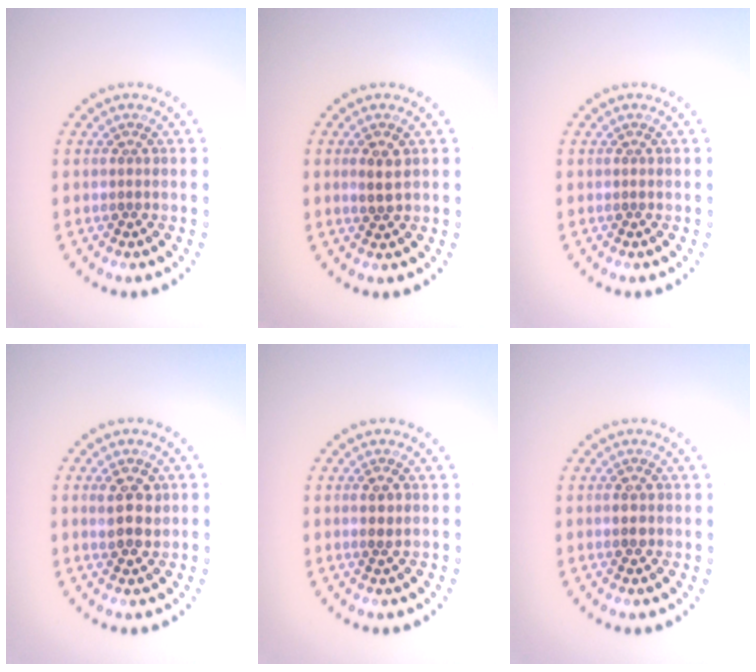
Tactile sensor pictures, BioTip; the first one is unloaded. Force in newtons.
{"total": 1.9, "press": 1.8, "slide": 0.5}
{"total": 0.0}
{"total": 2.9, "press": 2.8, "slide": 0.5}
{"total": 0.9, "press": 0.8, "slide": 0.3}
{"total": 1.7, "press": 1.6, "slide": 0.3}